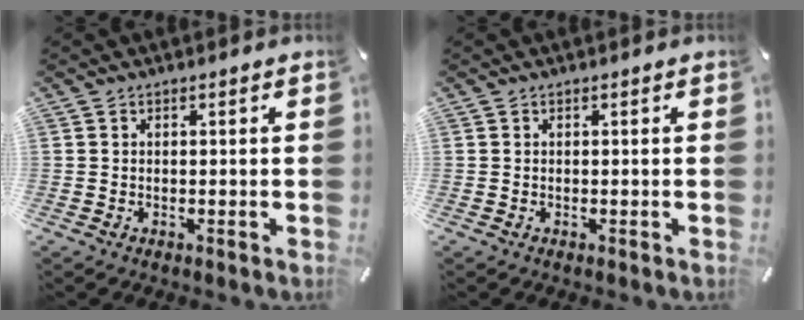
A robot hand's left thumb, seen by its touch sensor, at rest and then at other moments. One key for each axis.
{"total": 0.0}